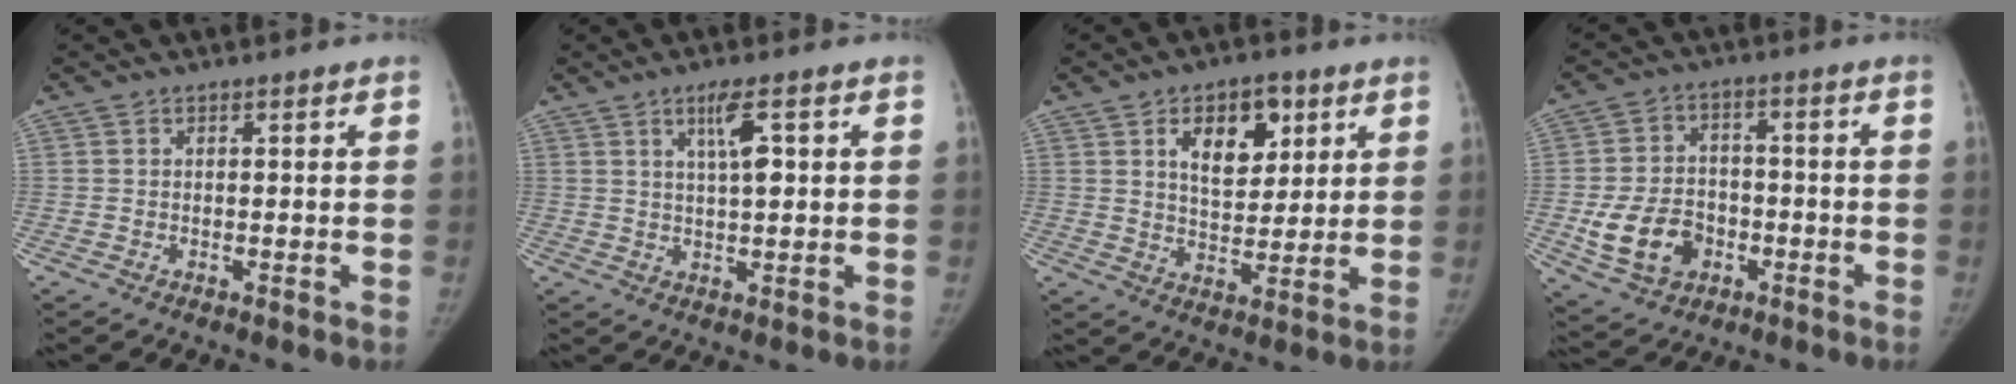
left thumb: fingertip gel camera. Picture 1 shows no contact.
{"total": 5.2, "force": [1.8, 1.3, 4.6], "torque": [-0.080, -0.004, 0.034]}
{"total": 10.8, "force": [4.6, 6.4, 7.4], "torque": [-0.074, -0.022, 0.074]}
{"total": 11.3, "force": [-3.4, 8.6, 6.4], "torque": [-0.098, 0.019, -0.052]}